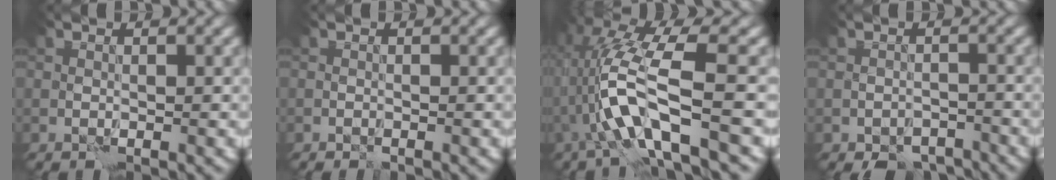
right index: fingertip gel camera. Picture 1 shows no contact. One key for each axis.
{"total": 0.0}
{"total": 8.0, "fx": -1.2, "fy": 1.4, "fz": 7.8, "tx": -0.164, "ty": 0.007, "tz": -0.024}
{"total": 3.5, "fx": -3.0, "fy": 1.7, "fz": 0.9, "tx": -0.001, "ty": -0.010, "tz": -0.047}